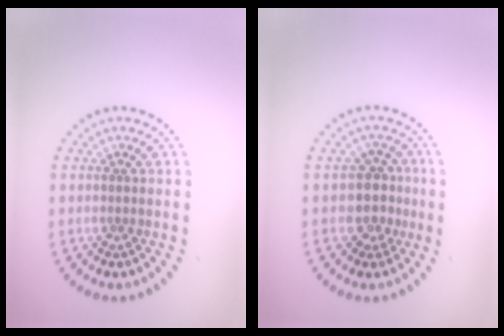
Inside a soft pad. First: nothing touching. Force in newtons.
{"total": 2.9, "press": 2.5, "slide": 1.5}